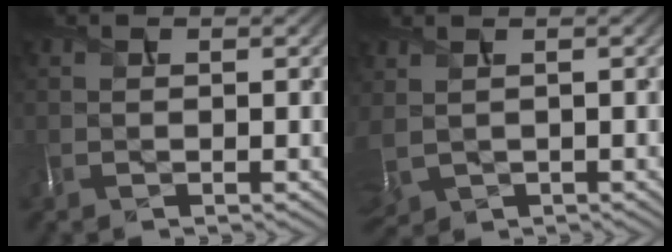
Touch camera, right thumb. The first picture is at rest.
{"total": 2.5, "force": [0.8, 1.8, 1.6], "torque": [-0.055, -0.003, 0.028]}